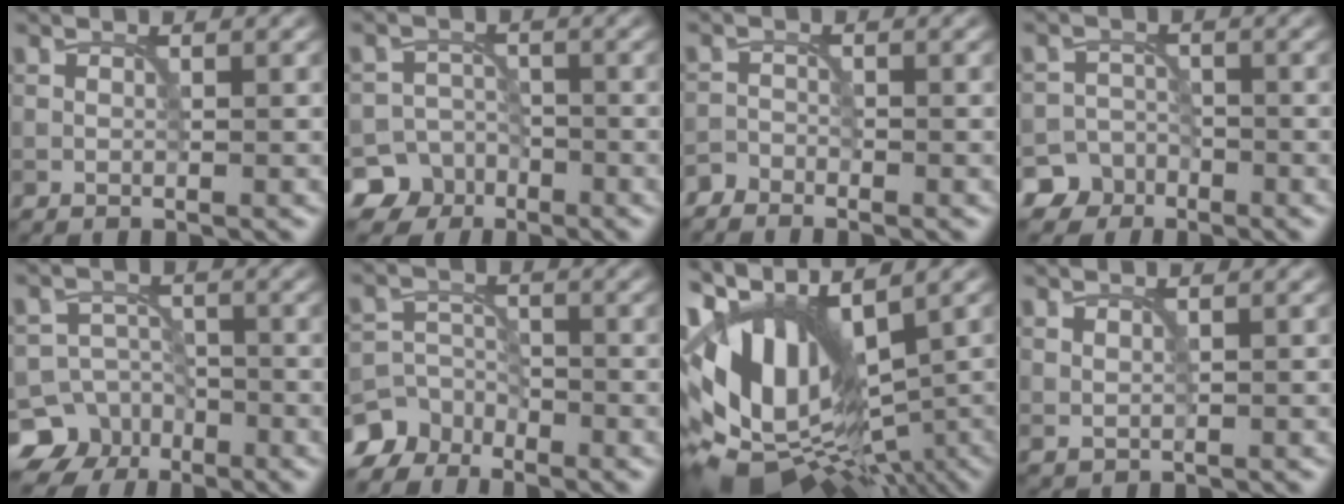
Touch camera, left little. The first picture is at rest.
{"total": 6.6, "force": [-4.3, 5.1, 0.3], "torque": [0.018, -0.014, -0.083]}
{"total": 1.7, "force": [-1.7, 0.4, 0.0], "torque": [-0.007, 0.001, -0.042]}
{"total": 5.1, "force": [-3.7, 3.6, 0.1], "torque": [0.019, -0.005, -0.065]}
{"total": 7.5, "force": [-4.9, 5.5, 1.0], "torque": [-0.001, -0.010, -0.092]}
{"total": 5.6, "force": [-4.6, 3.1, 0.8], "torque": [0.002, -0.002, -0.084]}
{"total": 13.3, "force": [-0.1, 7.6, 11.0], "torque": [-0.207, 0.009, 0.011]}
{"total": 0.6, "force": [0.5, 0.2, 0.3], "torque": [-0.011, -0.002, 0.015]}